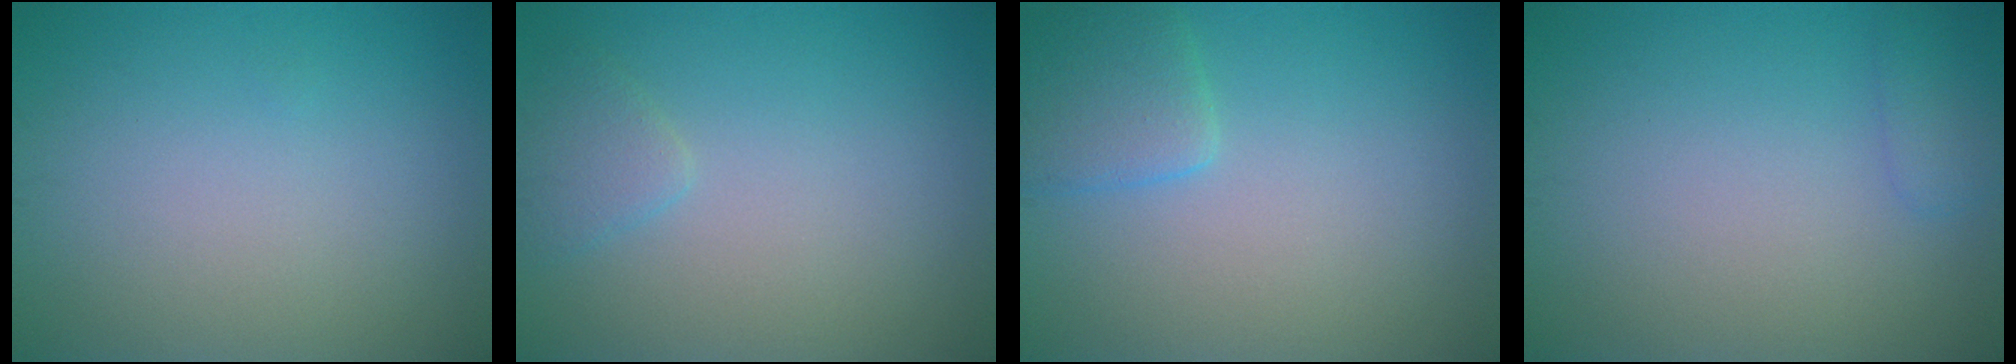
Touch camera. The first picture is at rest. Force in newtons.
{"total": 1.5, "press": 1.5, "slide": 0.2}
{"total": 2.5, "press": 2.5, "slide": 0.2}
{"total": 1.3, "press": 1.3, "slide": 0.1}